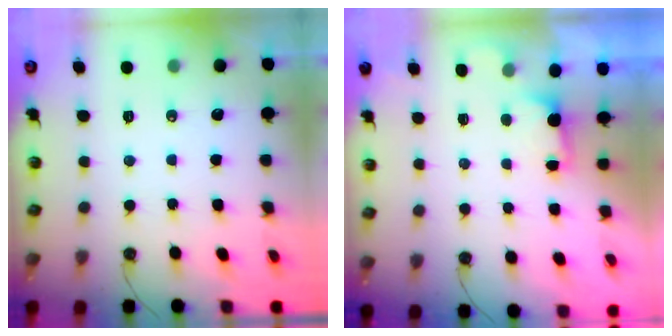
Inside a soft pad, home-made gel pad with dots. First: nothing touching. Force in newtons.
{"total": 2.0, "press": 1.8, "slide": 0.9}